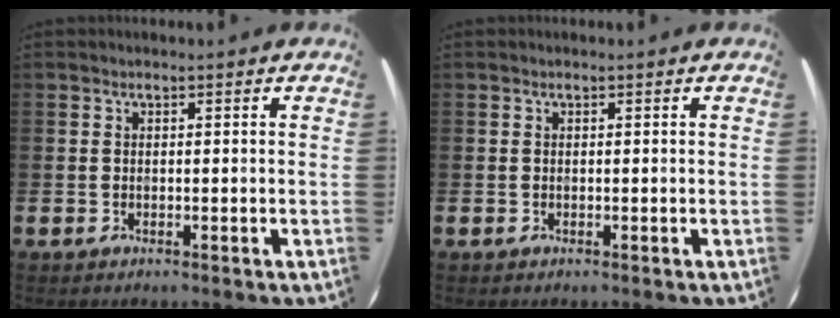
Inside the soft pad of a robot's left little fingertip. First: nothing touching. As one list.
[{"total": 0.0}]